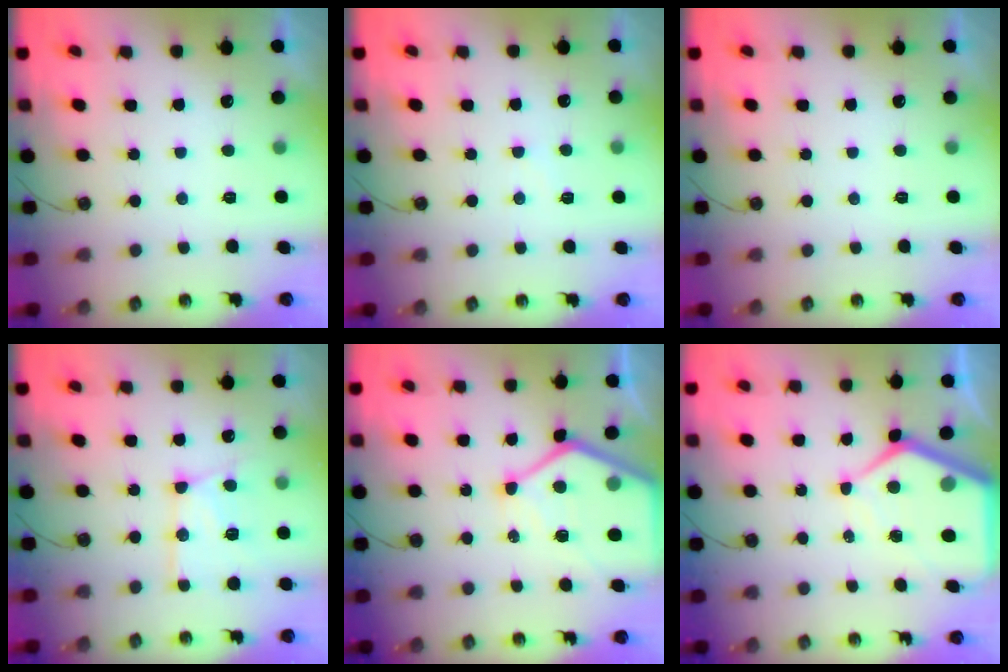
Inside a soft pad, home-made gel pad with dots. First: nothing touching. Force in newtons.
{"total": 4.5, "press": 4.5, "slide": 0.7}
{"total": 0.0}
{"total": 13.7, "press": 13.6, "slide": 1.5}
{"total": 15.7, "press": 15.6, "slide": 1.7}
{"total": 12.1, "press": 12.1, "slide": 0.9}